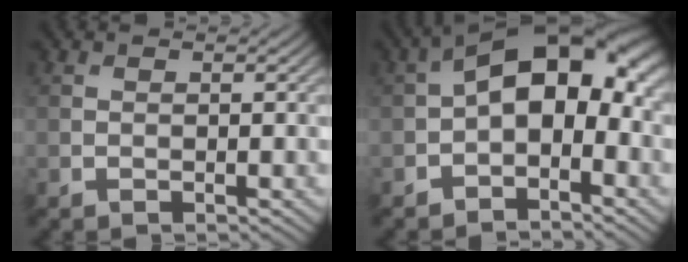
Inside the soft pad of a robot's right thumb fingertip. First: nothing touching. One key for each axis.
{"total": 11.0, "fx": 0.1, "fy": 6.6, "fz": 8.8, "tx": -0.132, "ty": 0.018, "tz": -0.011}